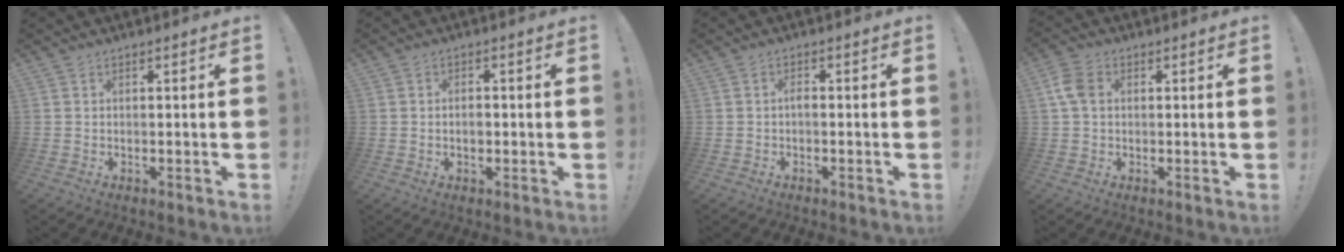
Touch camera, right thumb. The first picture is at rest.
{"total": 2.4, "force": [-0.8, 1.5, 1.7], "torque": [-0.020, 0.003, -0.017]}
{"total": 1.3, "force": [-0.7, 0.5, 1.0], "torque": [-0.028, 0.007, -0.013]}
{"total": 6.4, "force": [1.2, 4.5, 4.3], "torque": [-0.086, 0.012, 0.028]}